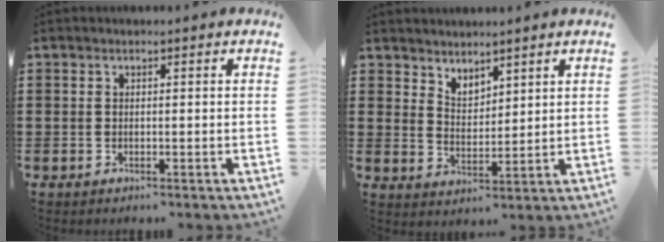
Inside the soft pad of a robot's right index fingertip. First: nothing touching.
{"total": 3.3, "force": [3.1, 0.9, -0.3], "torque": [-0.005, -0.006, 0.060]}